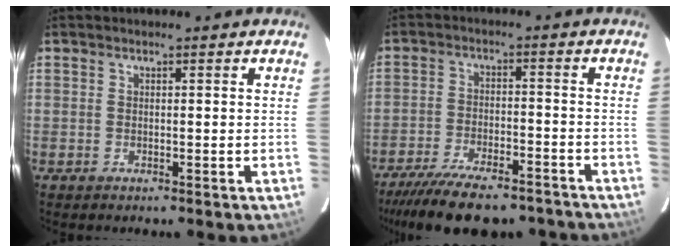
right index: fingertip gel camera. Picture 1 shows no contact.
{"total": 18.6, "force": [-15.4, 5.9, 8.5], "torque": [-0.177, -0.017, -0.224]}